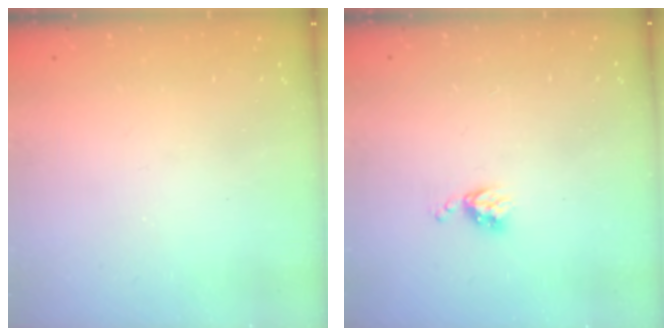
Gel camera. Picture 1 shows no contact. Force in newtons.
{"total": 4.7, "press": 4.7, "slide": 0.6}